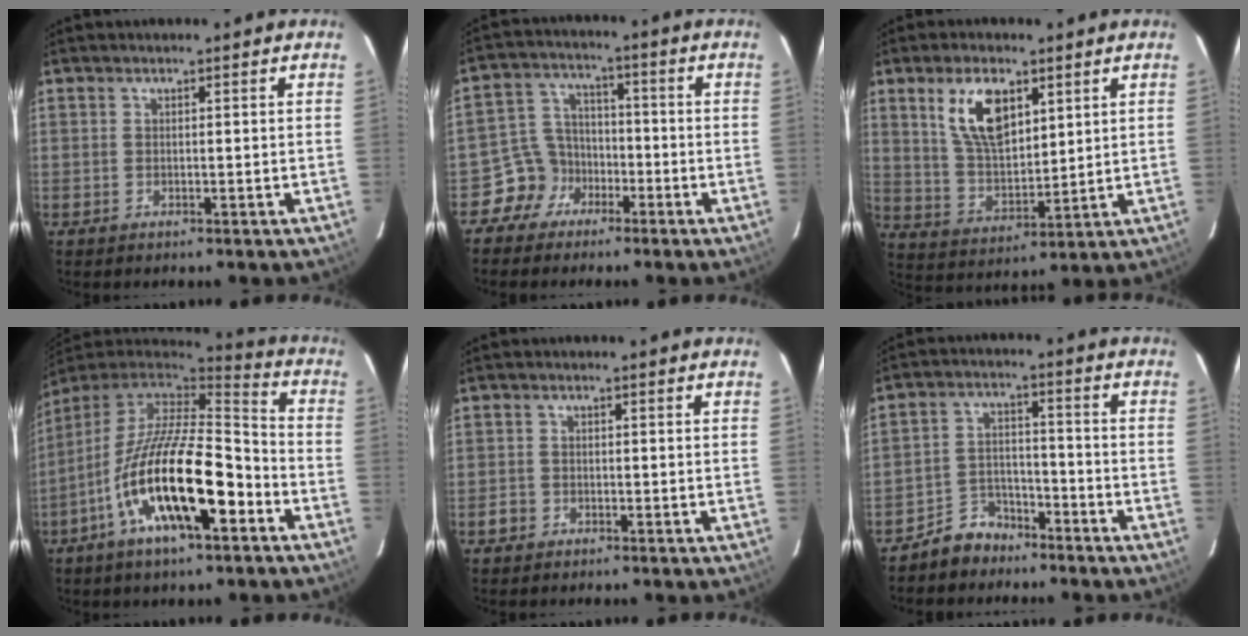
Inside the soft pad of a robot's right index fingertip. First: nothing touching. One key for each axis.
{"total": 7.0, "fx": -4.3, "fy": 5.5, "fz": 0.4, "tx": -0.017, "ty": 0.035, "tz": -0.082}
{"total": 11.6, "fx": 5.4, "fy": 5.8, "fz": 8.5, "tx": -0.158, "ty": 0.008, "tz": 0.115}
{"total": 21.3, "fx": -8.9, "fy": 6.8, "fz": 18.0, "tx": -0.328, "ty": -0.023, "tz": -0.163}
{"total": 2.1, "fx": -1.3, "fy": 1.7, "fz": 0.3, "tx": -0.009, "ty": 0.005, "tz": -0.021}
{"total": 6.9, "fx": -5.5, "fy": 4.0, "fz": 0.9, "tx": -0.030, "ty": 0.024, "tz": -0.093}